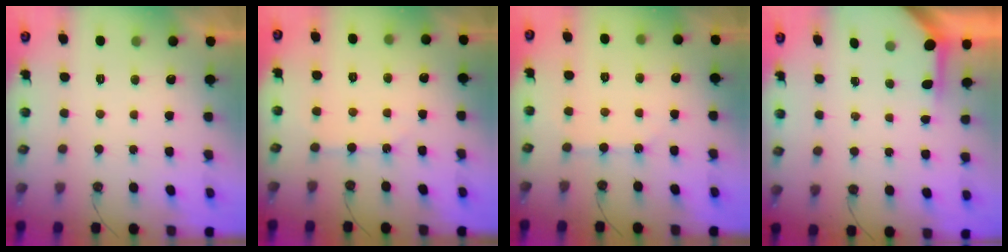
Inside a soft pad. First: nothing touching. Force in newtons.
{"total": 4.2, "press": 4.2, "slide": 0.4}
{"total": 3.7, "press": 3.7, "slide": 0.4}
{"total": 3.8, "press": 3.8, "slide": 0.4}